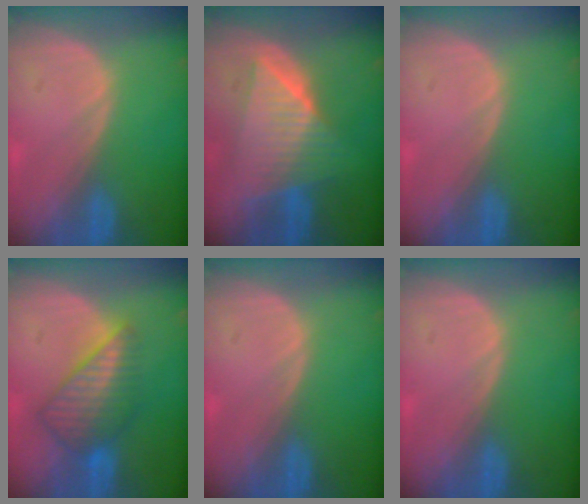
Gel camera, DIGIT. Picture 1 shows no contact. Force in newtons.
{"total": 8.8, "press": 8.8, "slide": 0.5}
{"total": 0.0}
{"total": 7.5, "press": 6.9, "slide": 2.9}
{"total": 0.0}
{"total": 0.0}